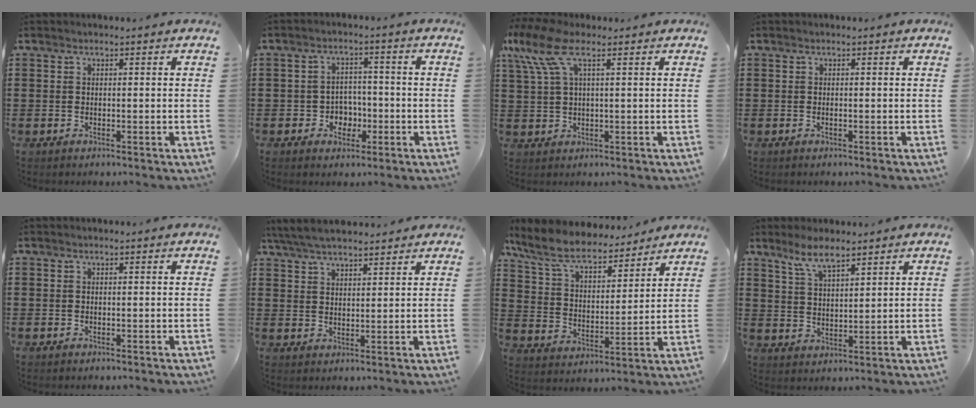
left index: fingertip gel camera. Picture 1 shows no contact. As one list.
[{"total": 3.7, "force": [-1.5, 3.1, 1.3], "torque": [-0.033, 0.006, -0.033]}, {"total": 7.2, "force": [3.2, 2.9, 5.8], "torque": [-0.144, 0.008, 0.053]}, {"total": 0.0}, {"total": 0.0}, {"total": 4.9, "force": [4.6, 0.9, 1.7], "torque": [-0.047, -0.007, 0.085]}, {"total": 8.7, "force": [7.6, 2.0, 3.7], "torque": [-0.105, -0.036, 0.133]}, {"total": 5.3, "force": [4.1, 1.3, 3.1], "torque": [-0.071, -0.002, 0.075]}]